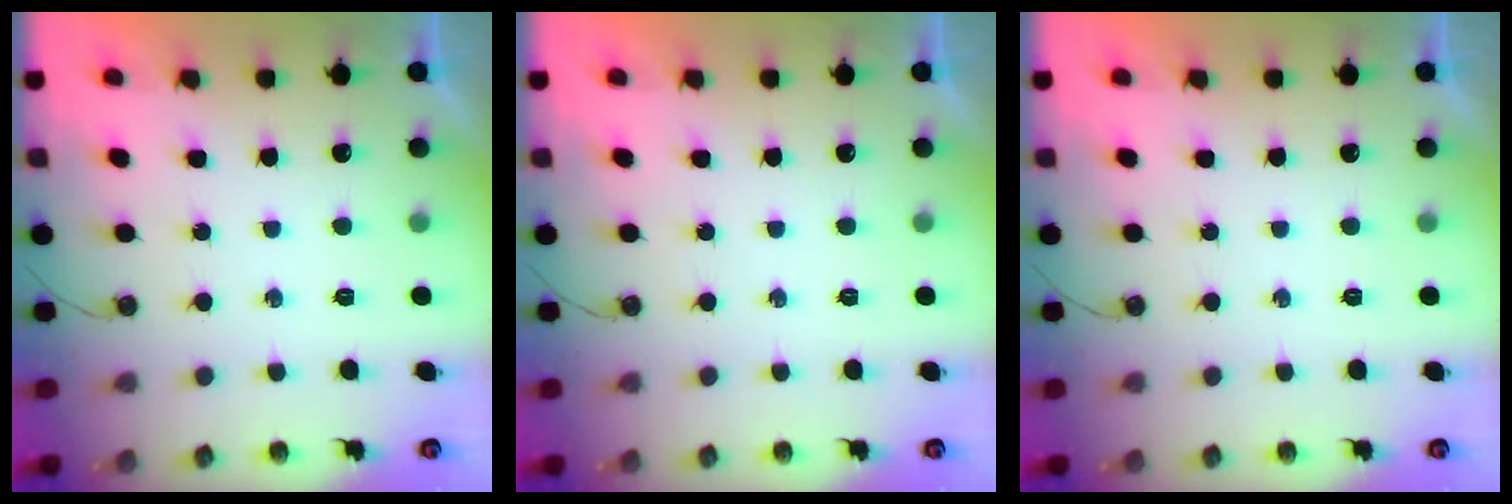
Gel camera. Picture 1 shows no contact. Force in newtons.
{"total": 0.0}
{"total": 0.0}